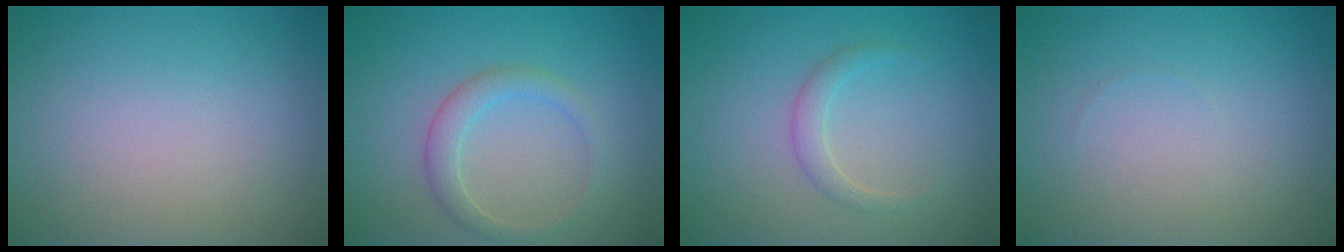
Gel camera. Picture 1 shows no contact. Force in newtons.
{"total": 2.2, "press": 2.2, "slide": 0.1}
{"total": 1.5, "press": 1.5, "slide": 0.1}
{"total": 0.0}